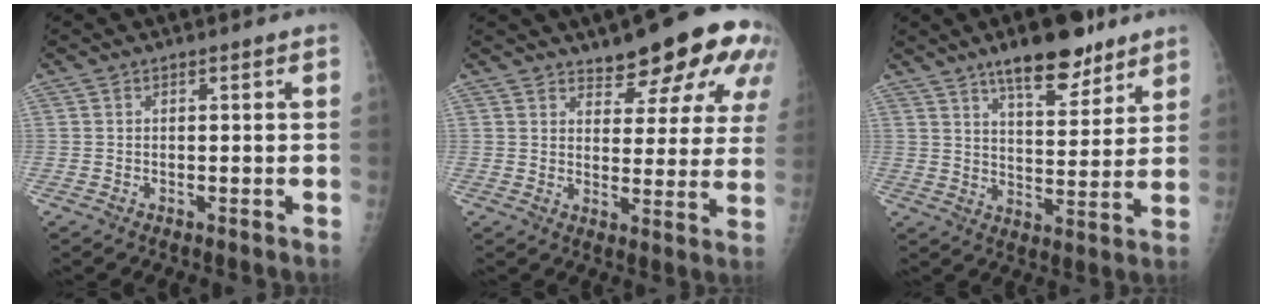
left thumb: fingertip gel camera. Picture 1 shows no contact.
{"total": 13.4, "force": [9.0, 5.1, 8.6], "torque": [-0.070, -0.044, 0.109]}
{"total": 12.5, "force": [8.8, 4.6, 7.7], "torque": [-0.083, -0.051, 0.136]}